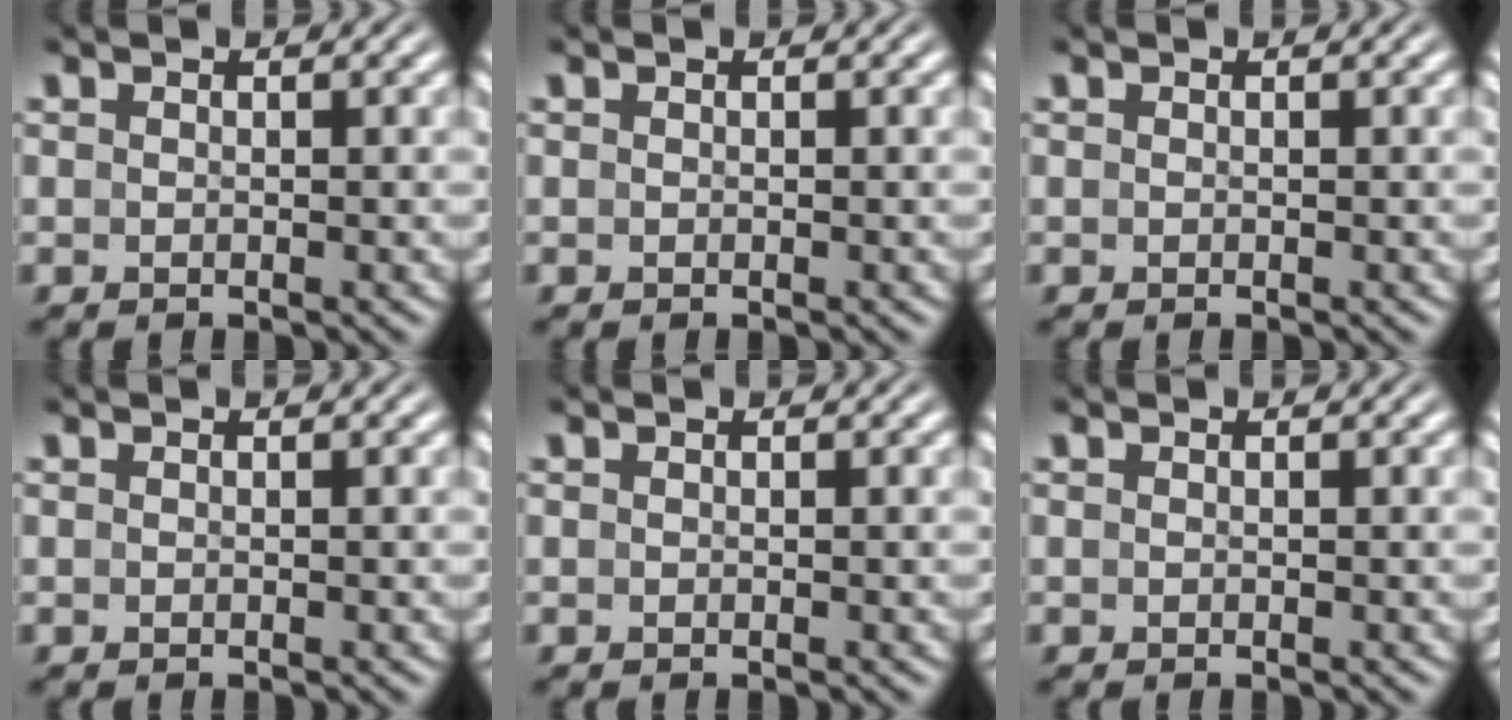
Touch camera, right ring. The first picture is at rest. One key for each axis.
{"total": 0.0}
{"total": 0.0}
{"total": 0.0}
{"total": 0.0}
{"total": 0.0}